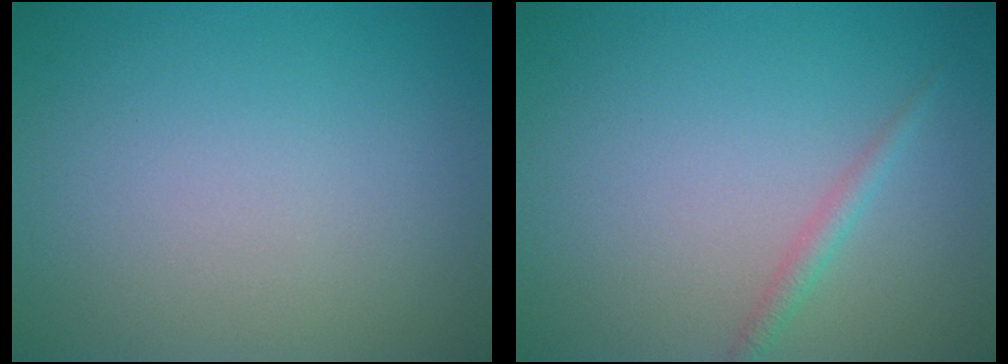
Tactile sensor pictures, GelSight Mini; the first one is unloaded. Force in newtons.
{"total": 1.3, "press": 1.3, "slide": 0.0}